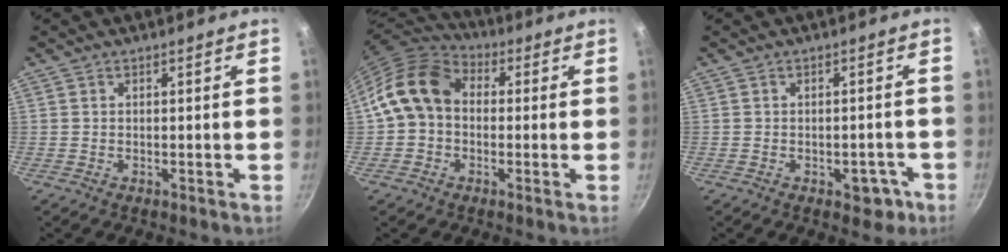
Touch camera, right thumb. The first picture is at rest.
{"total": 12.4, "force": [0.5, 9.7, 7.6], "torque": [-0.111, 0.029, -0.012]}
{"total": 4.4, "force": [-2.0, 2.8, 2.8], "torque": [-0.008, 0.020, -0.014]}